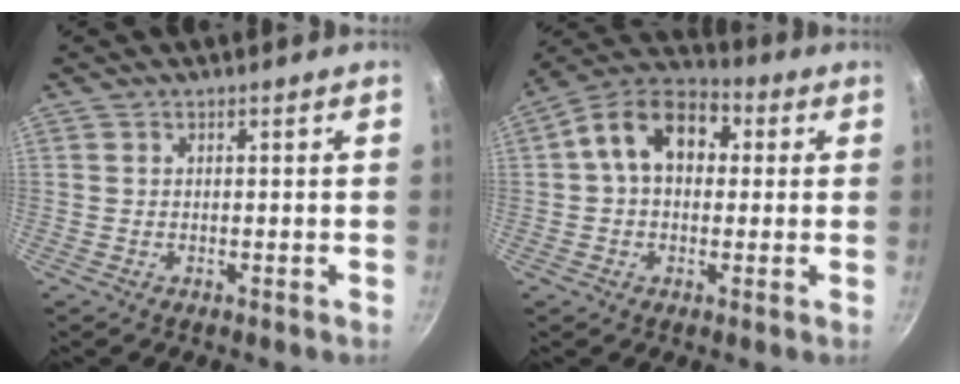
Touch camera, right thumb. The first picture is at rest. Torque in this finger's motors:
{"motor_torque": [-0.04, 2.28, 0.78, -0.60, 0.10]}